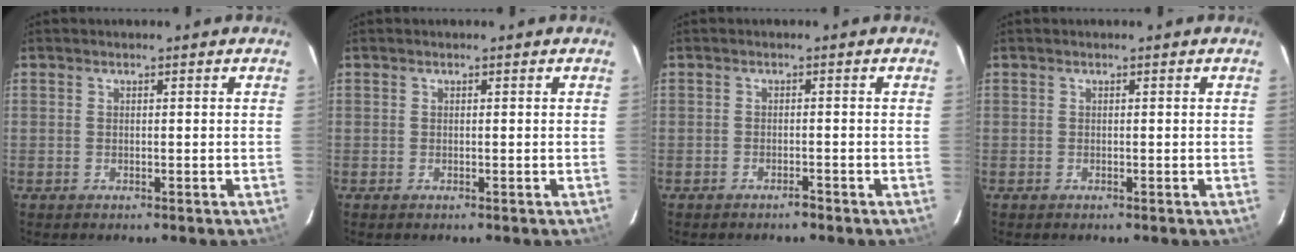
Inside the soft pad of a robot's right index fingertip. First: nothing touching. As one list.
[{"total": 0.0}, {"total": 1.3, "force": [-1.2, 0.3, 0.4], "torque": [-0.012, 0.004, -0.021]}, {"total": 0.0}]